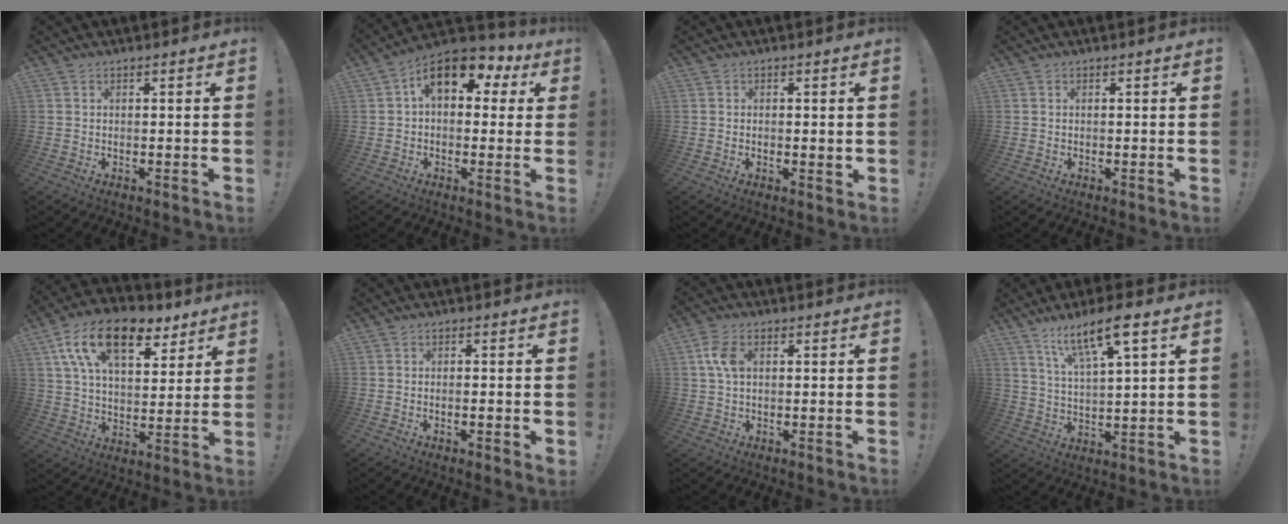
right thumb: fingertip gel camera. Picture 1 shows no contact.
{"total": 13.1, "force": [5.4, 7.3, 9.4], "torque": [-0.140, -0.016, 0.098]}
{"total": 1.4, "force": [0.1, 0.7, 1.2], "torque": [-0.018, 0.000, 0.002]}
{"total": 0.0}
{"total": 19.4, "force": [10.6, 9.9, 12.8], "torque": [-0.215, -0.044, 0.188]}
{"total": 1.7, "force": [-0.3, 0.3, 1.6], "torque": [-0.024, 0.000, -0.006]}
{"total": 6.3, "force": [1.4, 3.7, 4.8], "torque": [-0.101, 0.003, 0.025]}
{"total": 12.2, "force": [8.0, 2.5, 8.9], "torque": [-0.148, -0.037, 0.131]}